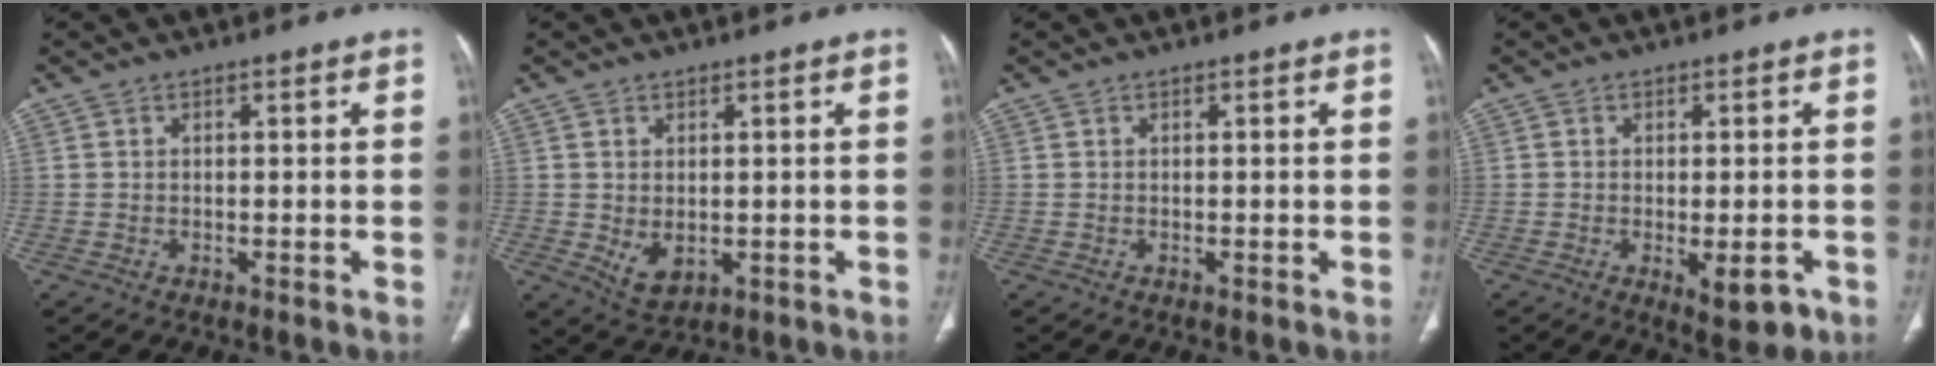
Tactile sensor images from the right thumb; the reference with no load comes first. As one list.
[{"total": 4.5, "force": [-0.4, 3.0, 3.4], "torque": [-0.055, -0.010, 0.010]}, {"total": 0.0}, {"total": 5.9, "force": [-2.2, 2.5, 4.9], "torque": [-0.058, -0.005, -0.020]}]